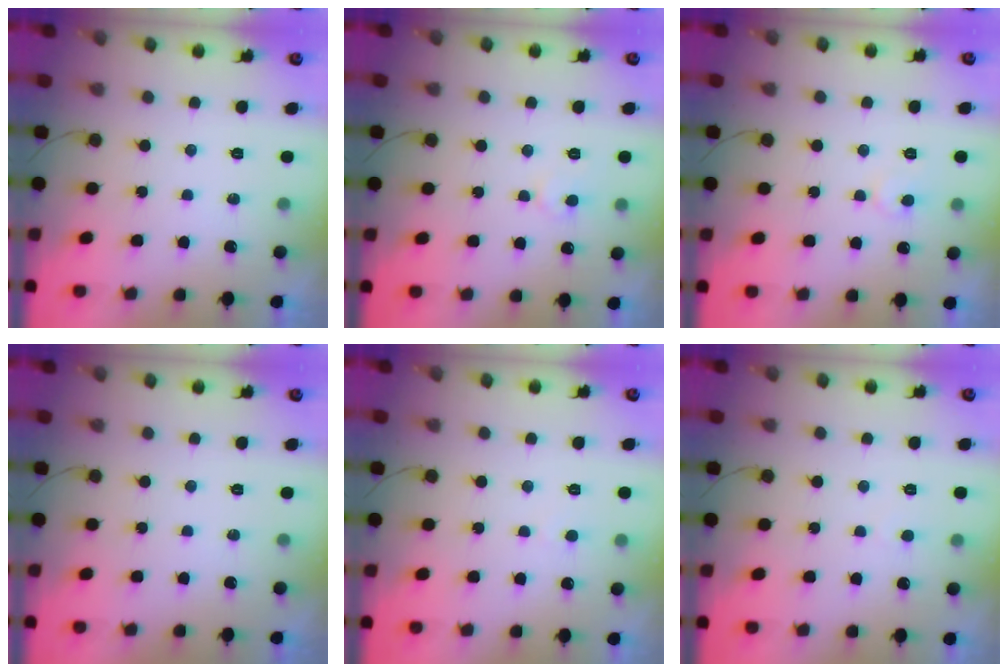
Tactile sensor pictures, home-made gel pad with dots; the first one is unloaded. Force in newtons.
{"total": 4.7, "press": 4.7, "slide": 0.2}
{"total": 5.7, "press": 5.7, "slide": 0.4}
{"total": 0.0}
{"total": 2.5, "press": 2.5, "slide": 0.2}
{"total": 2.0, "press": 2.0, "slide": 0.2}